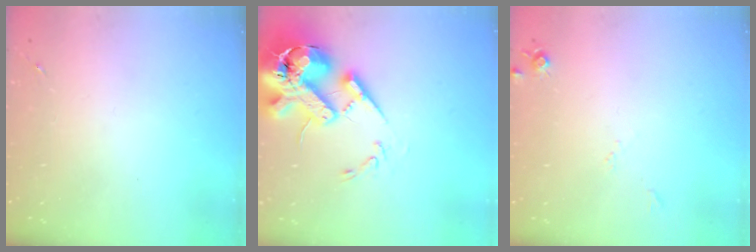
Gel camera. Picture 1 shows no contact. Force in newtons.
{"total": 20.8, "press": 20.5, "slide": 3.5}
{"total": 5.4, "press": 5.4, "slide": 0.6}